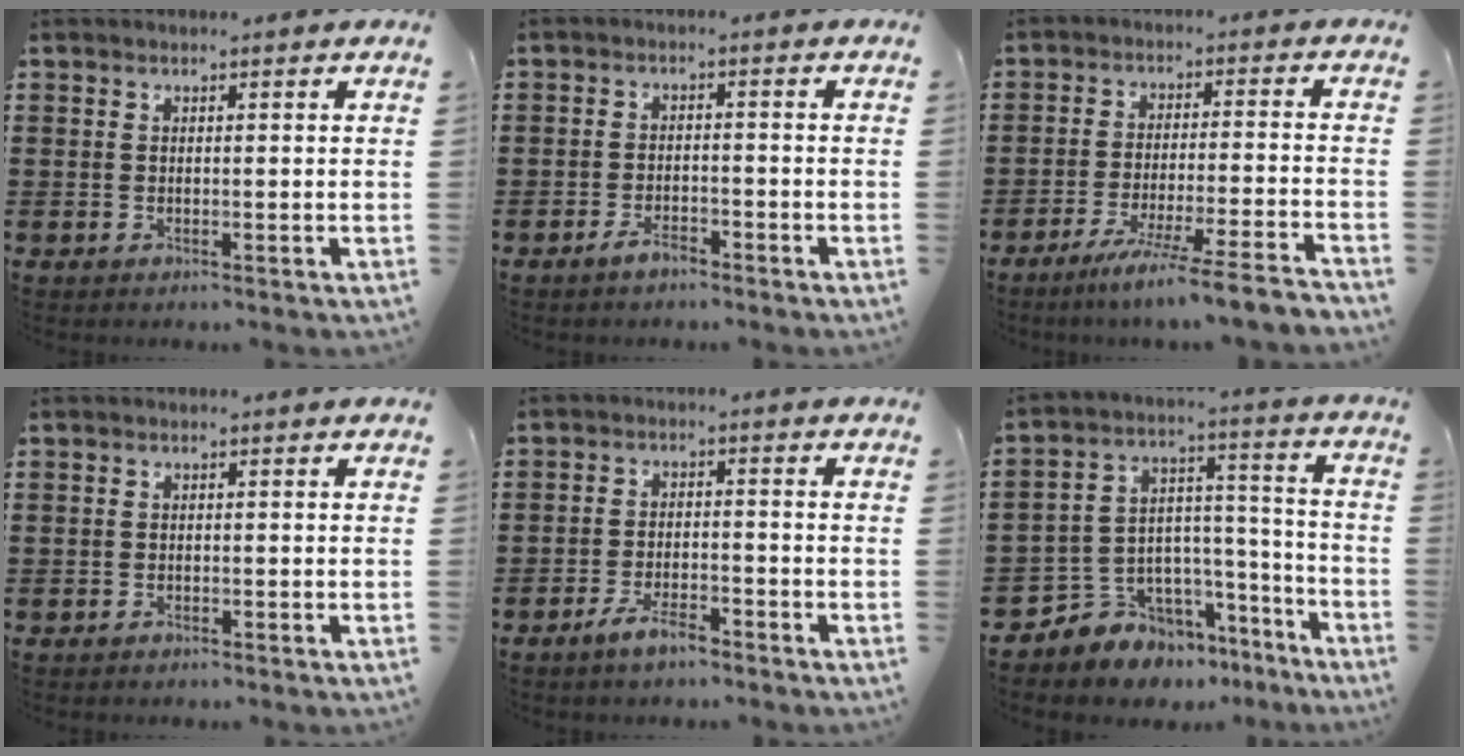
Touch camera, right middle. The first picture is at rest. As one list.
[{"total": 2.7, "force": [-2.3, 1.0, 1.2], "torque": [-0.029, 0.004, -0.047]}, {"total": 6.9, "force": [-6.1, -0.7, 3.2], "torque": [-0.051, -0.011, -0.113]}, {"total": 0.8, "force": [-0.7, 0.4, 0.1], "torque": [-0.003, 0.002, -0.016]}, {"total": 4.3, "force": [-3.4, 1.4, 2.2], "torque": [-0.050, 0.005, -0.069]}, {"total": 6.7, "force": [-5.3, 4.1, -0.6], "torque": [-0.010, 0.003, -0.100]}]